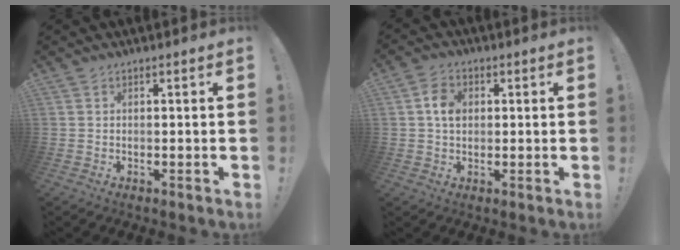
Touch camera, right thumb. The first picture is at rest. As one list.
[{"total": 6.1, "force": [1.0, 4.6, 4.0], "torque": [-0.055, 0.006, 0.018]}]